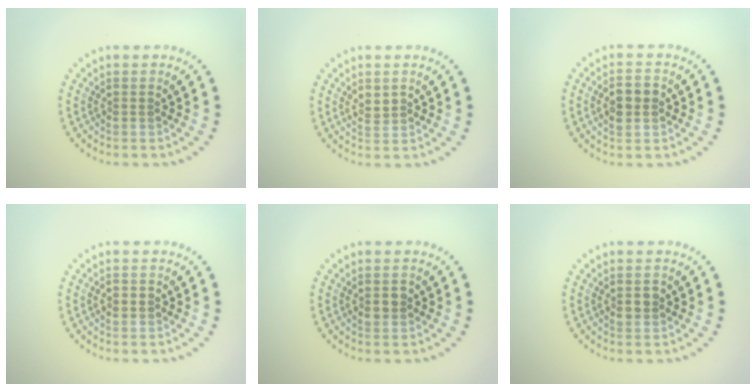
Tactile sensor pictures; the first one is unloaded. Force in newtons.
{"total": 1.3, "press": 1.3, "slide": 0.2}
{"total": 2.8, "press": 2.7, "slide": 0.3}
{"total": 1.4, "press": 1.4, "slide": 0.2}
{"total": 1.3, "press": 1.3, "slide": 0.1}
{"total": 1.3, "press": 1.3, "slide": 0.1}